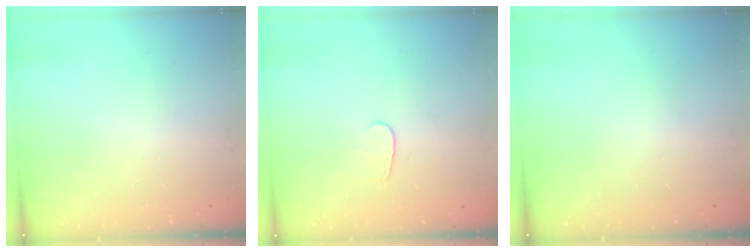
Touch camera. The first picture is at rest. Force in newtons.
{"total": 4.3, "press": 4.3, "slide": 0.3}
{"total": 0.0}